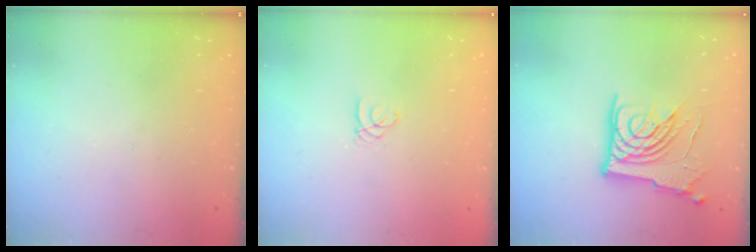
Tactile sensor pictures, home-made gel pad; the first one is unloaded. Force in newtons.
{"total": 1.4, "press": 1.4, "slide": 0.1}
{"total": 14.6, "press": 14.5, "slide": 1.5}